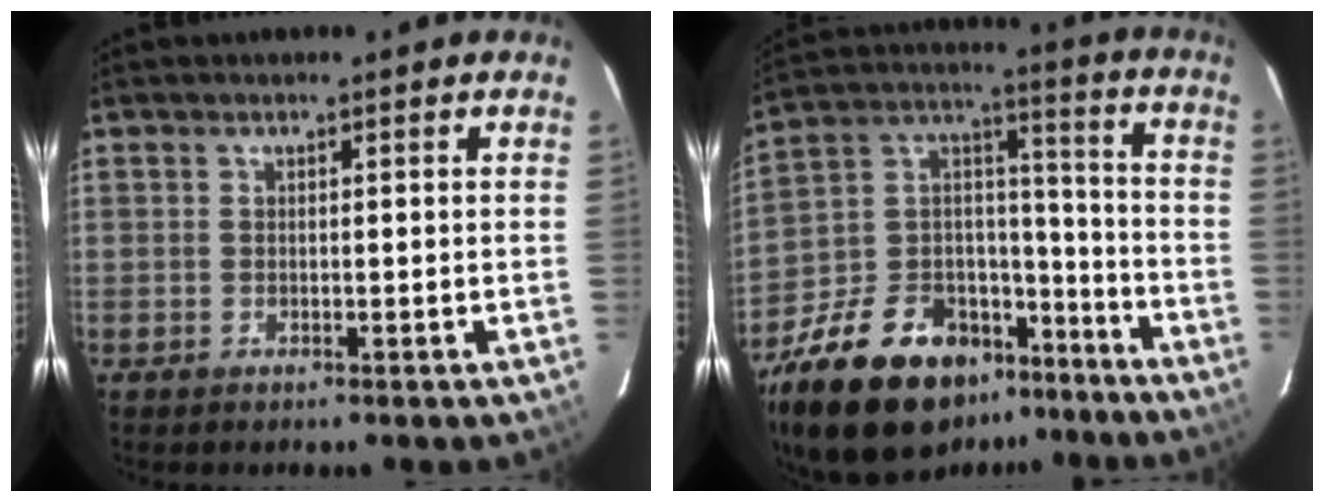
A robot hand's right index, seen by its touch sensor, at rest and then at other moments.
{"total": 25.4, "force": [-16.8, 13.6, 13.3], "torque": [-0.279, 0.041, -0.258]}